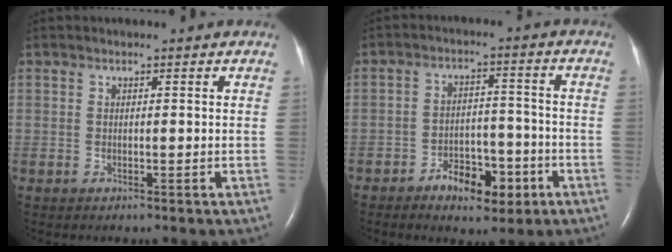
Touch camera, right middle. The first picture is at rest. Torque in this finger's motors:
{"motor_torque": [0.53, -0.42, 0.24, 0.06]}